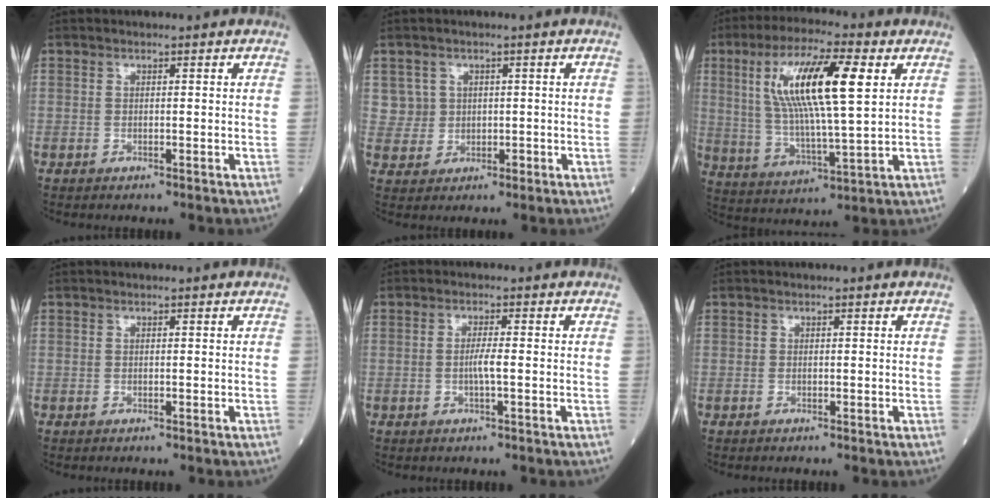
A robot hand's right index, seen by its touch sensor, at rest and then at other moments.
{"total": 3.6, "force": [1.1, 3.4, 0.0], "torque": [0.007, 0.004, 0.025]}
{"total": 15.6, "force": [4.7, 2.4, 14.7], "torque": [-0.288, 0.014, 0.083]}
{"total": 0.0}
{"total": 2.0, "force": [-0.4, -0.1, 2.0], "torque": [-0.038, 0.000, -0.008]}
{"total": 0.0}